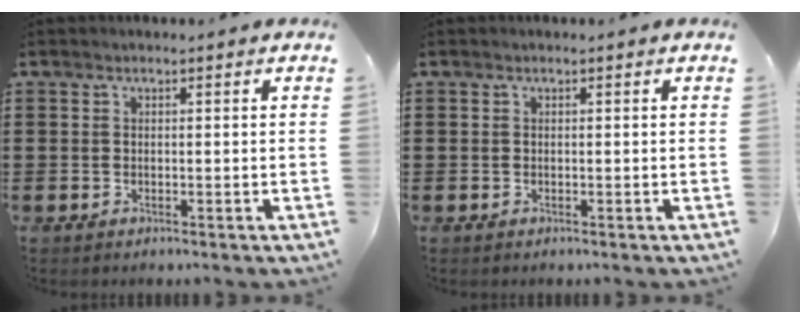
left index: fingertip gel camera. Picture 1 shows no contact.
{"total": 0.0}